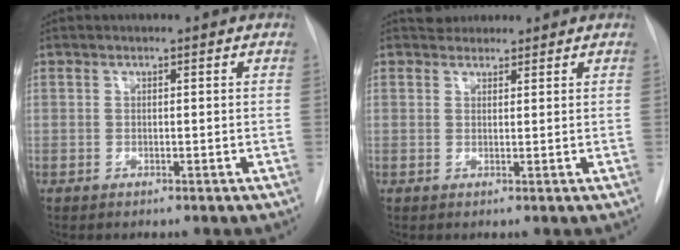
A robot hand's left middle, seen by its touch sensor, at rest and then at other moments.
{"total": 2.5, "force": [2.3, 1.1, 0.1], "torque": [0.001, 0.014, 0.035]}